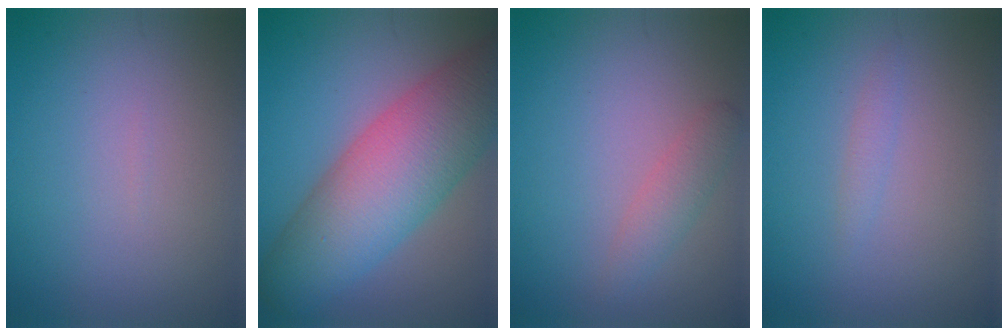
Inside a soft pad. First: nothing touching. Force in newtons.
{"total": 10.7, "press": 10.7, "slide": 0.6}
{"total": 1.9, "press": 1.9, "slide": 0.0}
{"total": 0.8, "press": 0.8, "slide": 0.0}